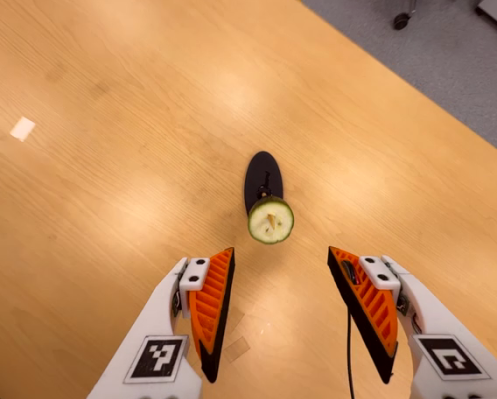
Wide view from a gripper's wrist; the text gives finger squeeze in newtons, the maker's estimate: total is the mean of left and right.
{"total": 0.0}